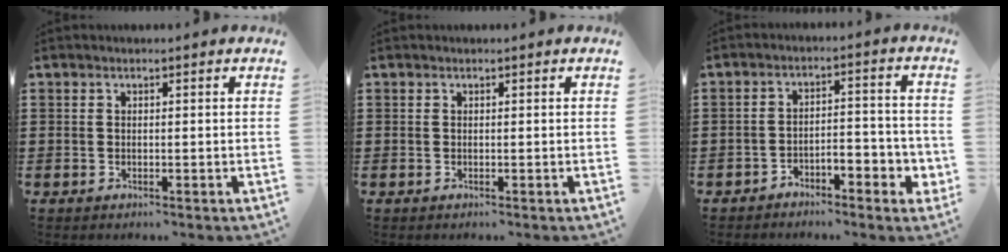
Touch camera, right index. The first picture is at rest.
{"total": 0.0}
{"total": 3.7, "force": [-2.9, 1.3, 1.8], "torque": [-0.033, 0.010, -0.058]}